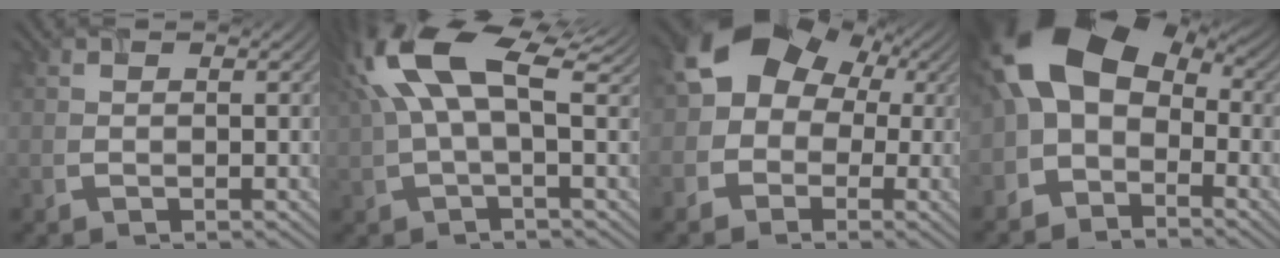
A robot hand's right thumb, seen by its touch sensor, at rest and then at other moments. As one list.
[{"total": 12.7, "force": [3.9, 5.1, 10.9], "torque": [-0.247, 0.021, 0.079]}, {"total": 9.8, "force": [0.5, 8.4, 5.0], "torque": [-0.073, 0.007, -0.016]}, {"total": 13.0, "force": [-1.3, 8.8, 9.5], "torque": [-0.183, 0.010, -0.028]}]